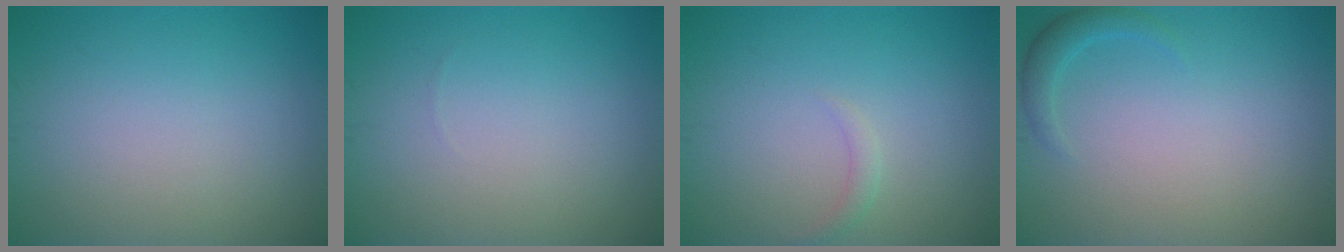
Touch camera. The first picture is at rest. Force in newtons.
{"total": 0.0}
{"total": 0.9, "press": 0.9, "slide": 0.1}
{"total": 1.5, "press": 1.5, "slide": 0.0}